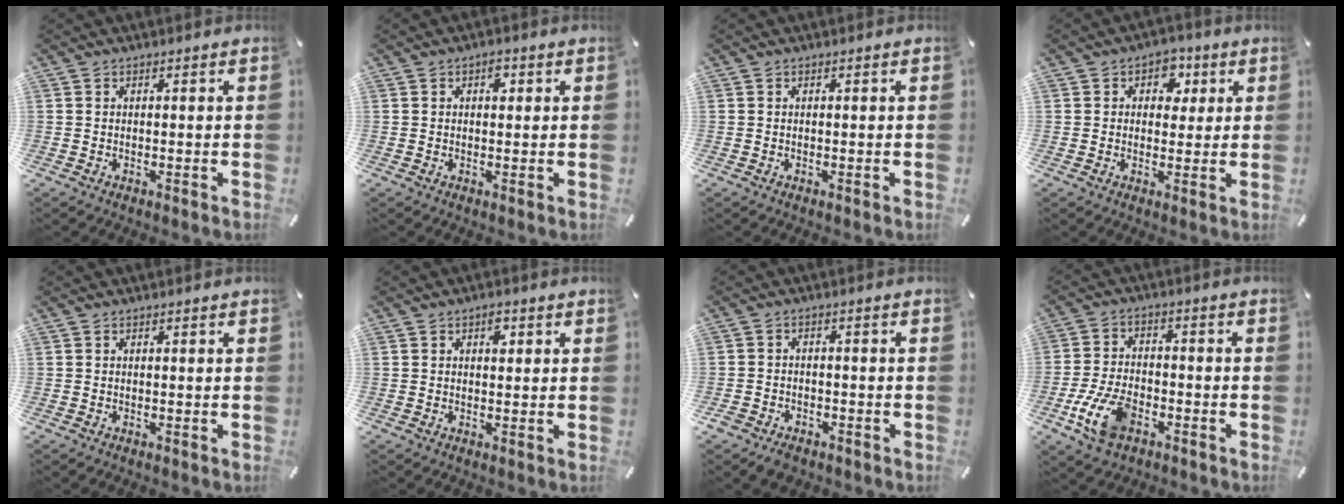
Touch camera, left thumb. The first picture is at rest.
{"total": 2.2, "force": [0.7, 1.4, 1.5], "torque": [-0.016, 0.000, 0.007]}
{"total": 0.0}
{"total": 5.4, "force": [1.2, 4.7, 2.5], "torque": [-0.020, 0.001, 0.014]}
{"total": 0.0}
{"total": 2.4, "force": [0.9, 1.5, 1.7], "torque": [-0.012, -0.005, 0.011]}
{"total": 3.7, "force": [-2.7, 2.5, 0.9], "torque": [-0.021, 0.012, -0.053]}
{"total": 11.0, "force": [-5.0, 6.3, 7.5], "torque": [-0.161, 0.012, -0.090]}